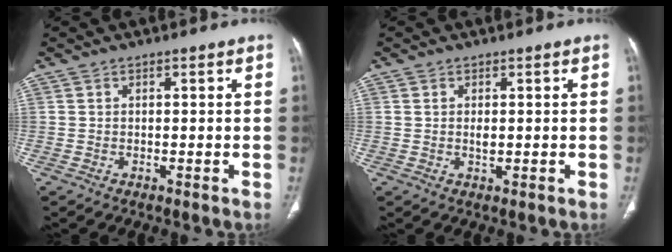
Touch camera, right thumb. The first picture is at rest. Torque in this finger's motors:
{"motor_torque": [0.66, 0.55, 0.03, -0.27, -0.05]}